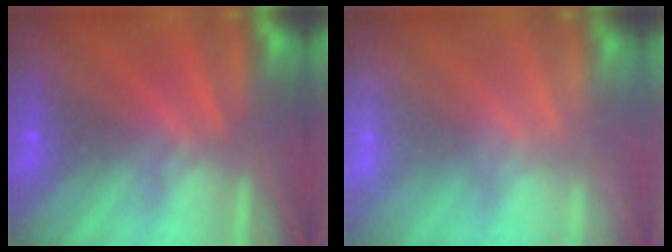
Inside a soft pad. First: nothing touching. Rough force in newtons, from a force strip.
{"total": 2.5}